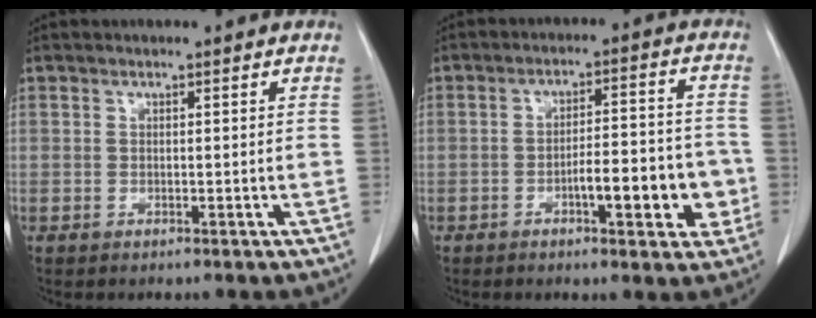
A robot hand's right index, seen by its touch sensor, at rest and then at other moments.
{"total": 8.1, "force": [-2.4, 3.0, 7.1], "torque": [-0.085, 0.016, -0.031]}